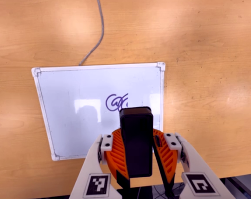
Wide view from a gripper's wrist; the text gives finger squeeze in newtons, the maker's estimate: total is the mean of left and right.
{"total": 11.9, "left": 11.8, "right": 12.0}